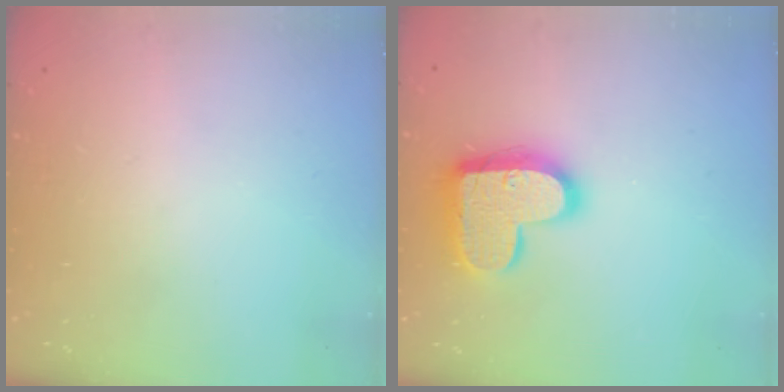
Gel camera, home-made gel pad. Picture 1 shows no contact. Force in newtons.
{"total": 16.9, "press": 16.8, "slide": 1.1}